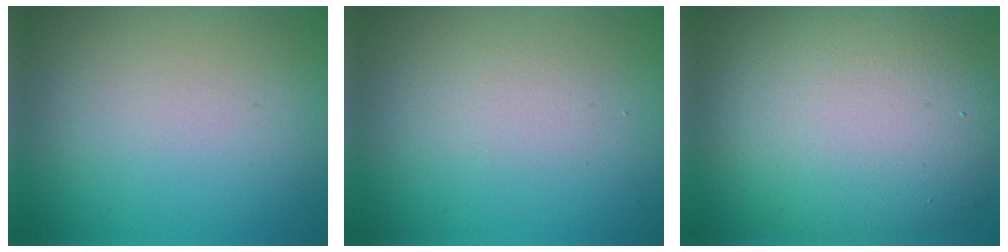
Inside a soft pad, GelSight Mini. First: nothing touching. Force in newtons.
{"total": 1.3, "press": 1.3, "slide": 0.0}
{"total": 12.6, "press": 12.6, "slide": 0.7}